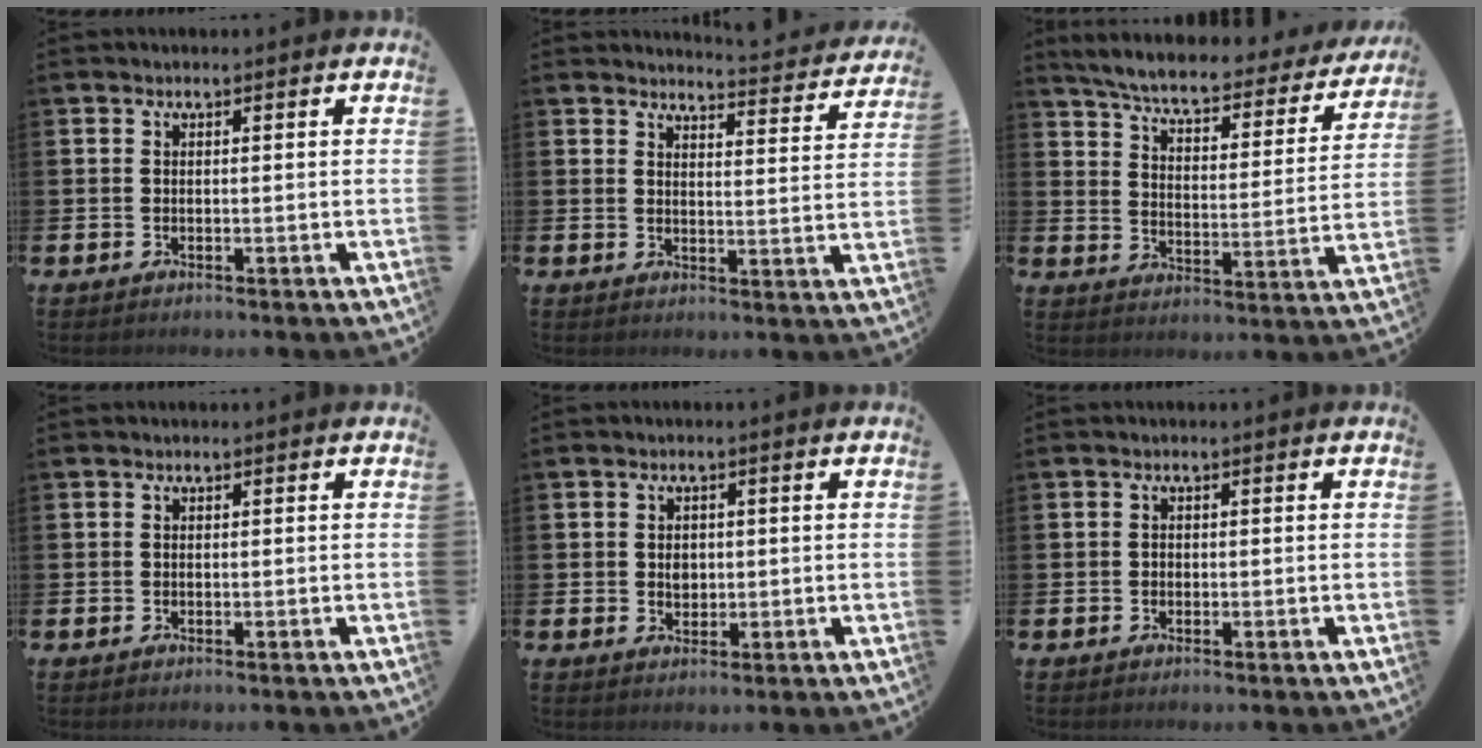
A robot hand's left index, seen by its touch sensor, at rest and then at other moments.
{"total": 4.0, "force": [4.0, 0.1, 0.5], "torque": [-0.008, -0.036, 0.065]}
{"total": 6.1, "force": [5.5, 0.8, 2.5], "torque": [-0.074, -0.043, 0.087]}
{"total": 0.0}
{"total": 2.0, "force": [0.4, 1.7, 1.1], "torque": [-0.006, 0.002, 0.002]}
{"total": 0.7, "force": [-0.2, 0.6, 0.2], "torque": [-0.002, 0.004, -0.006]}